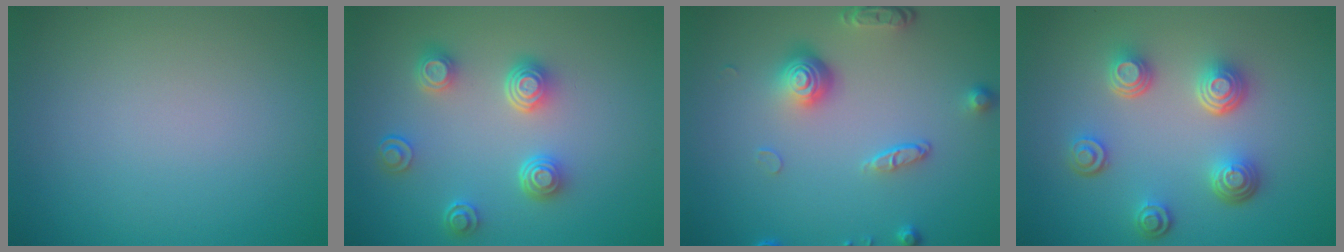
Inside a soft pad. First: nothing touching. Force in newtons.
{"total": 3.9, "press": 3.0, "slide": 2.5}
{"total": 4.2, "press": 3.1, "slide": 2.9}
{"total": 4.6, "press": 3.5, "slide": 2.9}